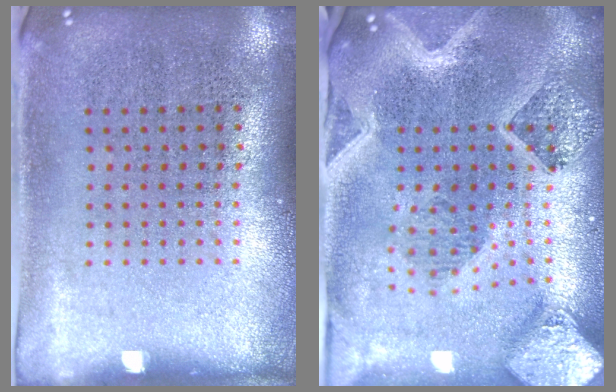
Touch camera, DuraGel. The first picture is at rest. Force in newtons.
{"total": 4.0, "press": 3.2, "slide": 2.5}